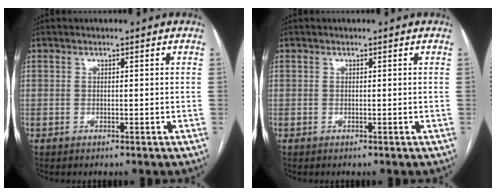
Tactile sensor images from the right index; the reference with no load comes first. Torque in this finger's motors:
{"motor_torque": [0.00, 0.00, 0.00, 0.00]}